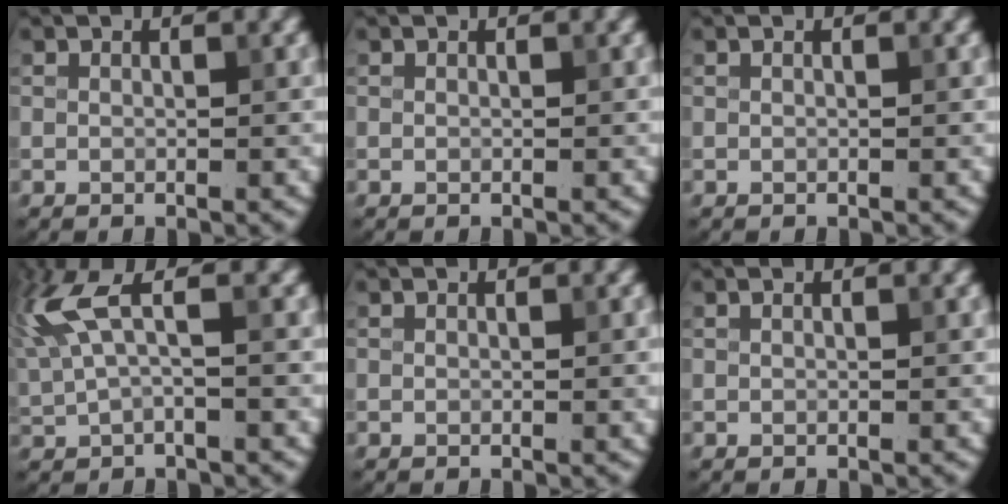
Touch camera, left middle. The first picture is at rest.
{"total": 0.0}
{"total": 0.0}
{"total": 5.1, "force": [2.0, 1.4, 4.5], "torque": [-0.112, 0.009, 0.038]}
{"total": 0.7, "force": [0.0, 0.1, 0.7], "torque": [-0.007, 0.000, 0.000]}
{"total": 0.0}